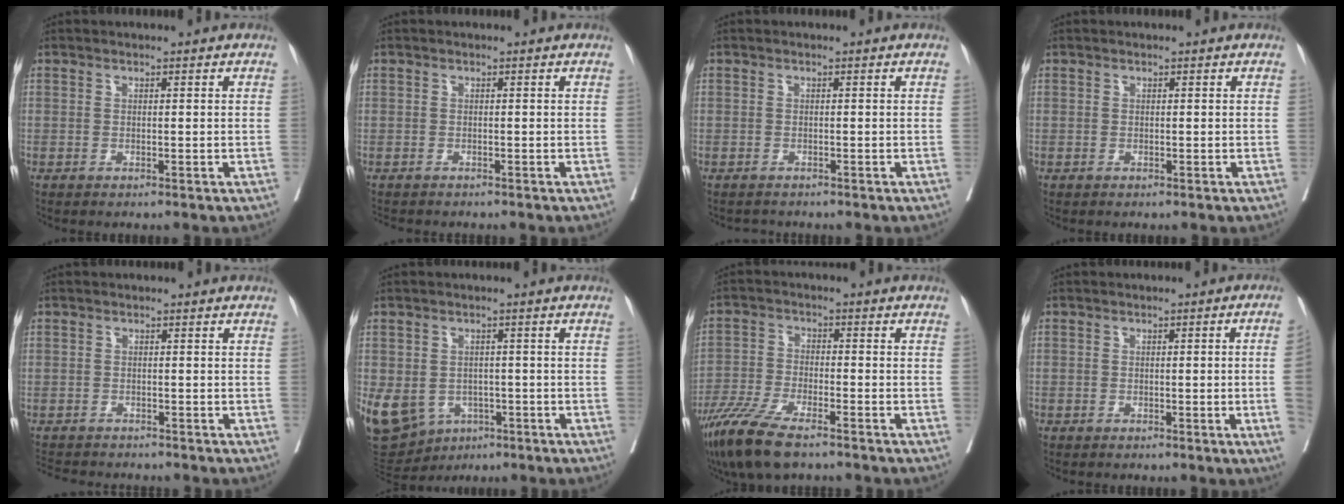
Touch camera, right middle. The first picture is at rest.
{"total": 2.9, "force": [-2.2, 1.8, 0.4], "torque": [-0.010, 0.001, -0.036]}
{"total": 1.0, "force": [-0.9, 0.2, -0.2], "torque": [0.000, -0.003, -0.015]}
{"total": 0.0}
{"total": 5.7, "force": [-5.1, 2.5, 0.9], "torque": [-0.009, -0.004, -0.079]}
{"total": 17.8, "force": [-6.5, 14.6, 7.8], "torque": [-0.221, 0.001, -0.079]}
{"total": 10.8, "force": [-7.9, 2.4, 6.9], "torque": [-0.134, -0.025, -0.142]}
{"total": 4.3, "force": [-1.1, -0.7, 4.1], "torque": [-0.046, 0.001, -0.016]}